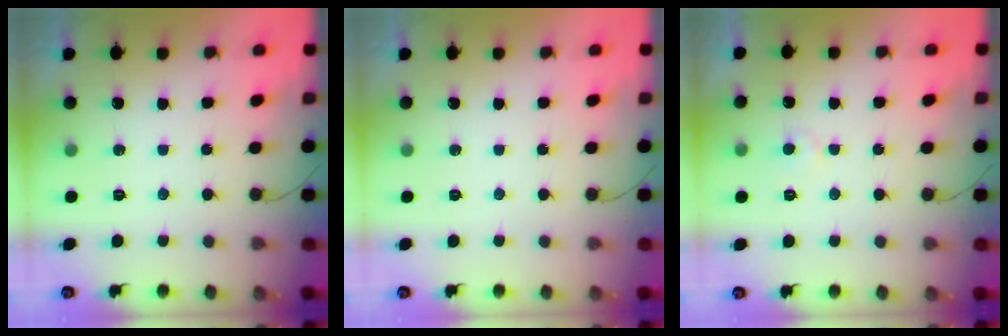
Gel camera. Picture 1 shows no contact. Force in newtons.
{"total": 0.0}
{"total": 3.9, "press": 3.9, "slide": 0.3}